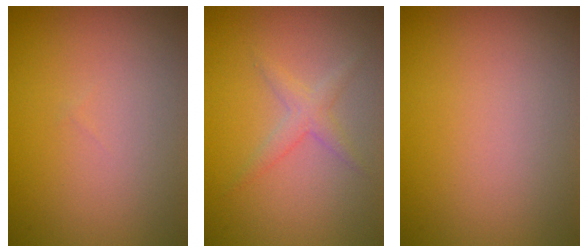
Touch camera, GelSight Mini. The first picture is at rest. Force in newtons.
{"total": 1.6, "press": 1.6, "slide": 0.1}
{"total": 0.0}